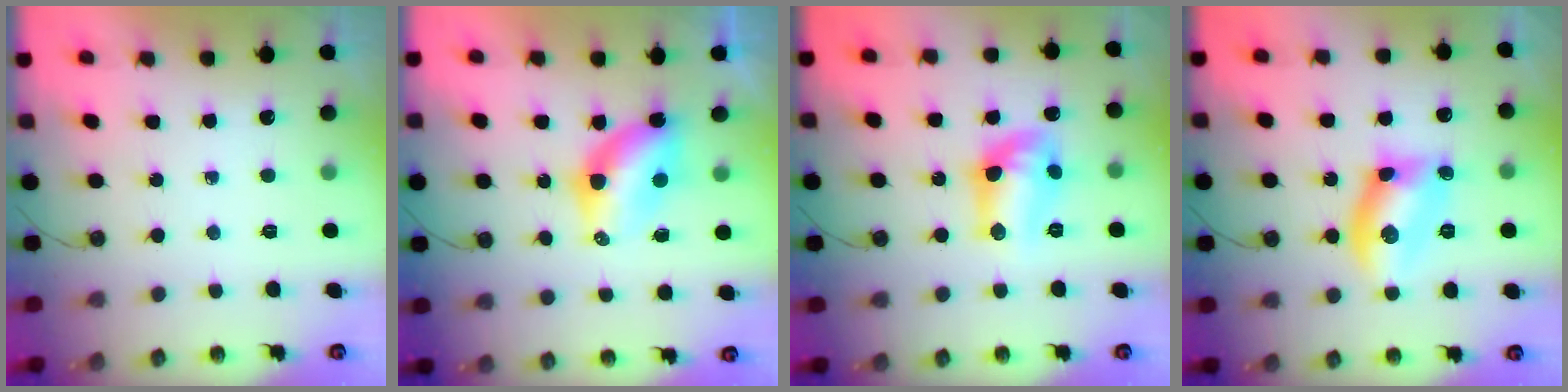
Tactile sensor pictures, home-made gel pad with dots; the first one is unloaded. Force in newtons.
{"total": 6.7, "press": 6.7, "slide": 0.6}
{"total": 11.5, "press": 11.4, "slide": 0.8}
{"total": 10.7, "press": 10.7, "slide": 0.7}